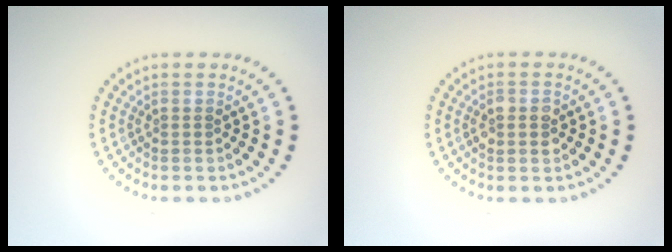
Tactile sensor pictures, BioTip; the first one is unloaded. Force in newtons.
{"total": 2.2, "press": 2.1, "slide": 0.1}